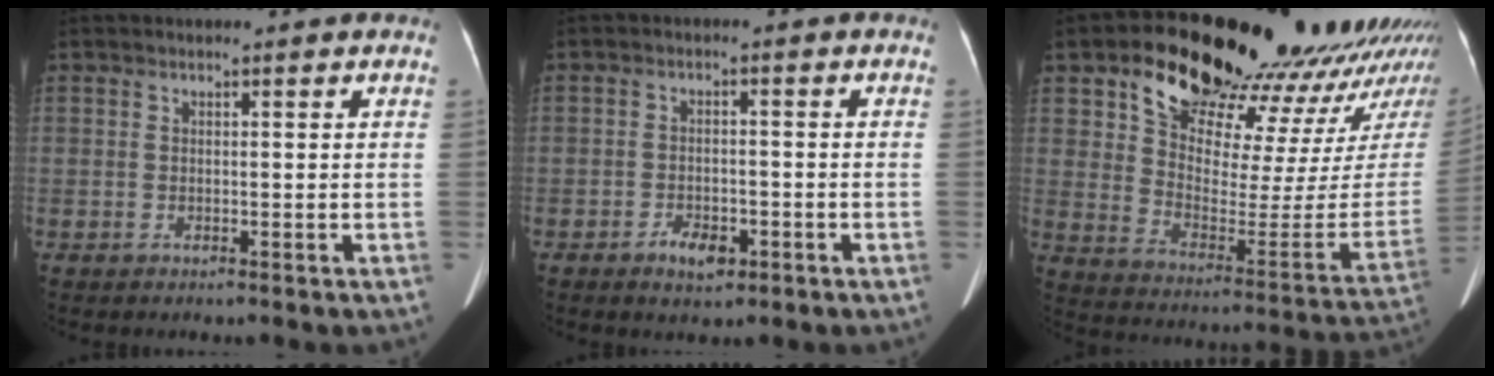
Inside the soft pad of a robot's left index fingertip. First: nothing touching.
{"total": 3.4, "force": [-2.0, 1.8, 2.1], "torque": [-0.038, 0.001, -0.028]}
{"total": 26.0, "force": [20.6, 8.6, 13.3], "torque": [-0.182, -0.013, 0.279]}